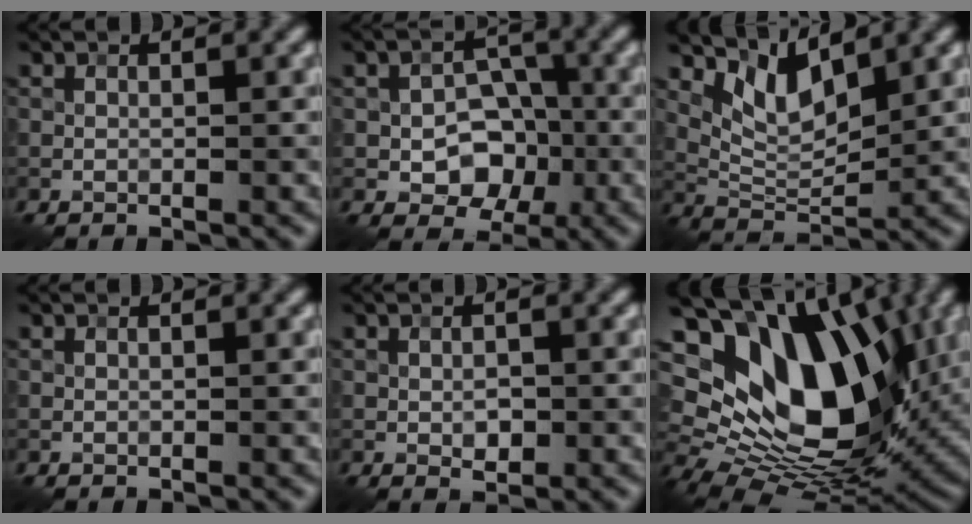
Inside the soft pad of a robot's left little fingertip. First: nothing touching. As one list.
[{"total": 5.7, "force": [-1.5, 4.2, 3.5], "torque": [-0.042, -0.003, -0.025]}, {"total": 5.1, "force": [3.1, 2.2, 3.4], "torque": [-0.070, -0.010, 0.059]}, {"total": 0.0}, {"total": 1.5, "force": [-0.3, 0.9, 1.1], "torque": [-0.016, 0.000, -0.005]}, {"total": 16.6, "force": [4.4, 10.2, 12.3], "torque": [-0.218, 0.010, 0.077]}]